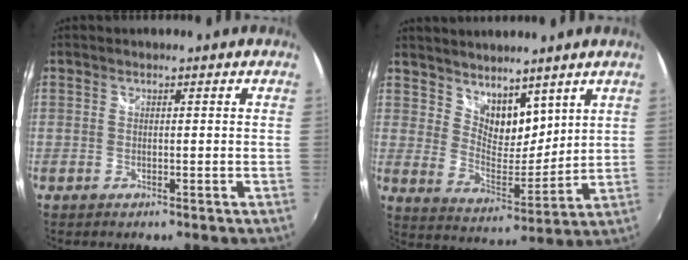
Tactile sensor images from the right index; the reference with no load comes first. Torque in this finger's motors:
{"motor_torque": [0.04, 0.07, 0.14, 0.02]}